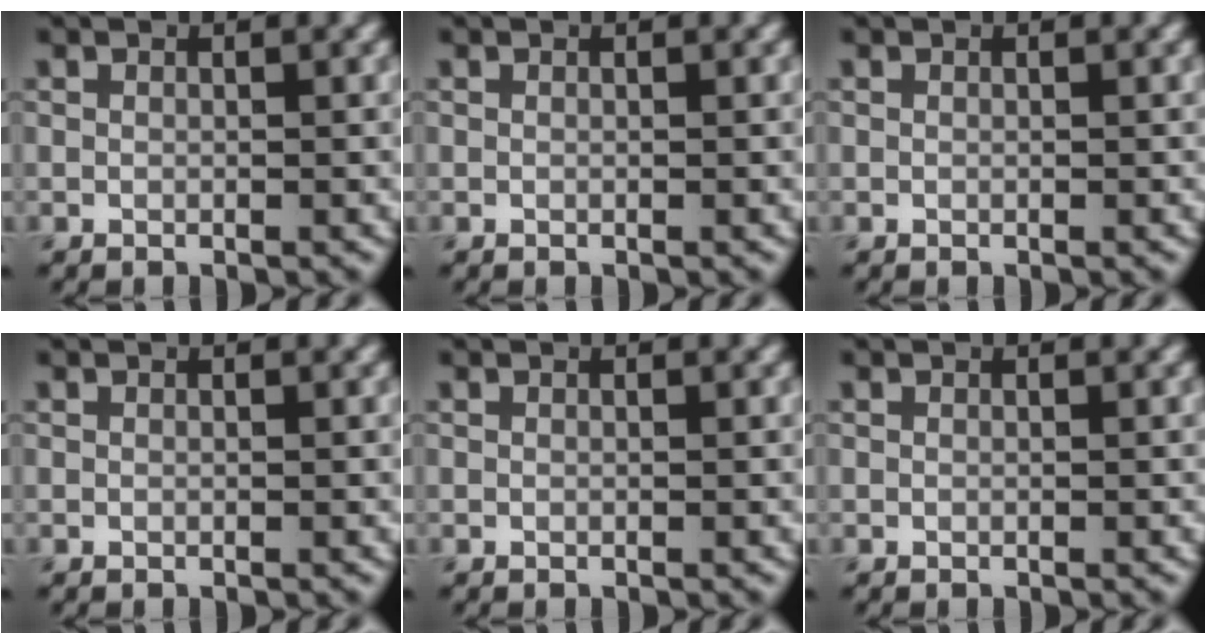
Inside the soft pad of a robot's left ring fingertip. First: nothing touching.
{"total": 0.0}
{"total": 0.0}
{"total": 0.0}
{"total": 0.0}
{"total": 0.0}